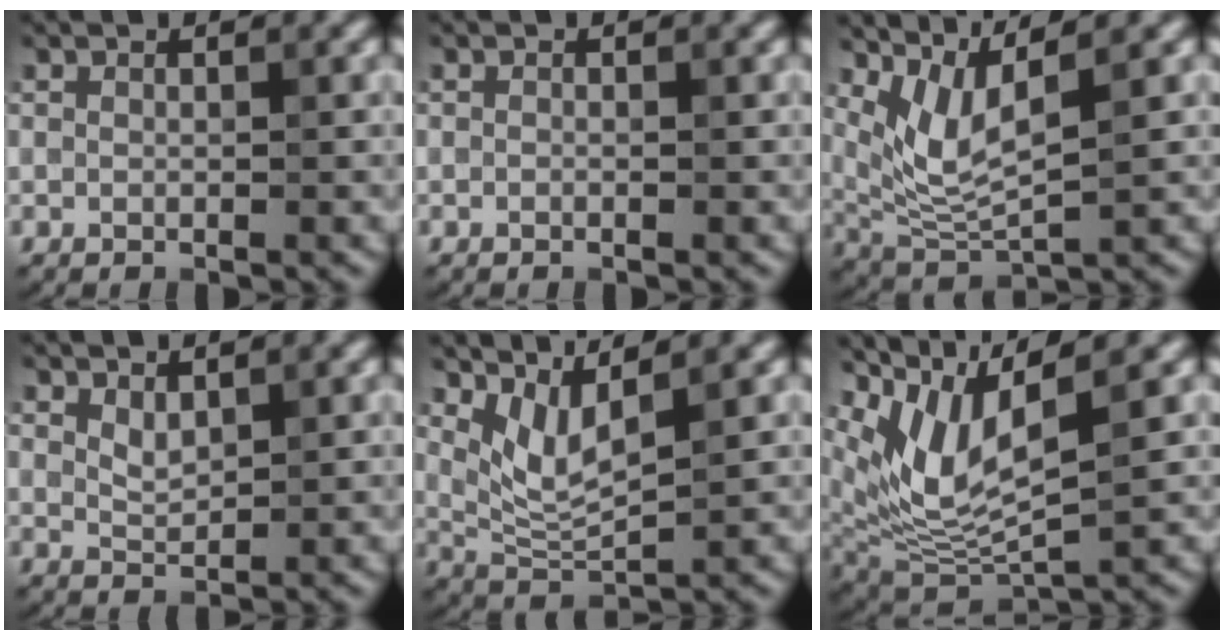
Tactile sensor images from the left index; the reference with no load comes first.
{"total": 0.0}
{"total": 4.8, "force": [2.5, 1.2, 3.9], "torque": [-0.093, -0.009, 0.061]}
{"total": 1.6, "force": [1.0, 0.6, 1.0], "torque": [-0.022, -0.004, 0.026]}
{"total": 3.8, "force": [2.3, 1.0, 2.8], "torque": [-0.071, -0.014, 0.054]}
{"total": 7.6, "force": [3.7, 2.3, 6.2], "torque": [-0.137, -0.010, 0.076]}